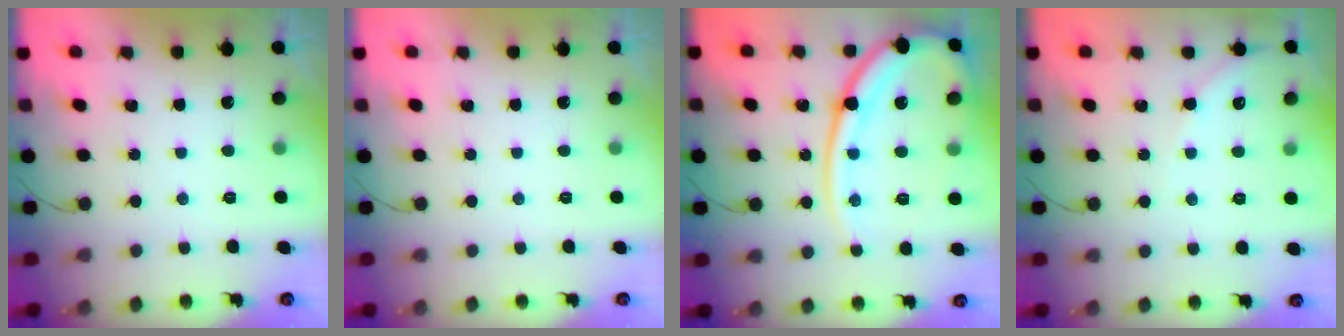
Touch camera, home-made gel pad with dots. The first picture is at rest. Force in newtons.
{"total": 0.0}
{"total": 19.5, "press": 19.4, "slide": 2.4}
{"total": 3.6, "press": 3.5, "slide": 0.5}